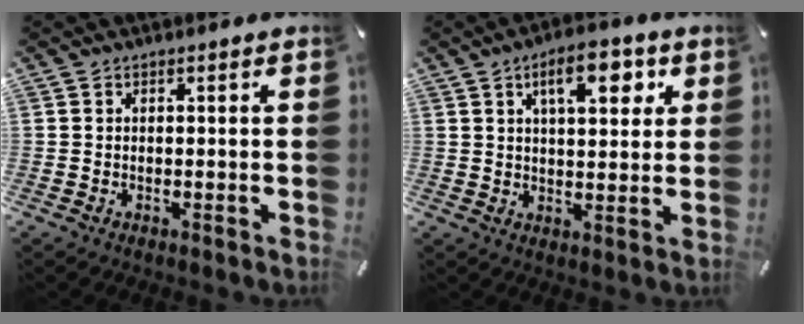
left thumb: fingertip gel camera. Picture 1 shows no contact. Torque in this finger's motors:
{"motor_torque": [1.42, 1.52, 1.02, -1.23, 0.31]}